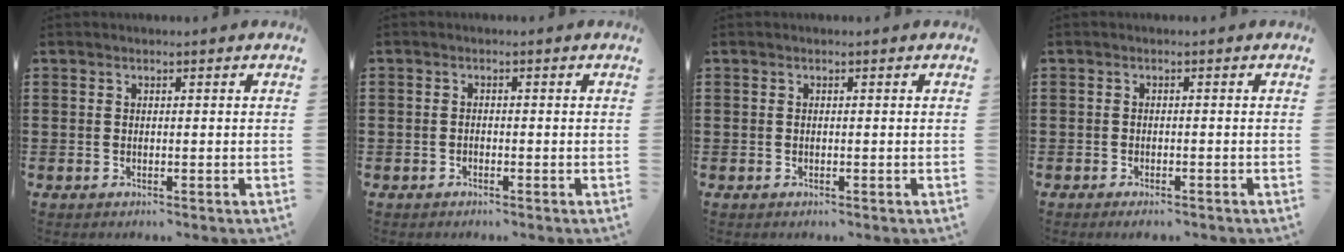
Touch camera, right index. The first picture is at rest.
{"total": 0.8, "force": [-0.7, 0.4, 0.1], "torque": [-0.003, 0.000, -0.015]}
{"total": 0.0}
{"total": 1.1, "force": [-1.1, 0.0, 0.3], "torque": [-0.009, -0.005, -0.020]}